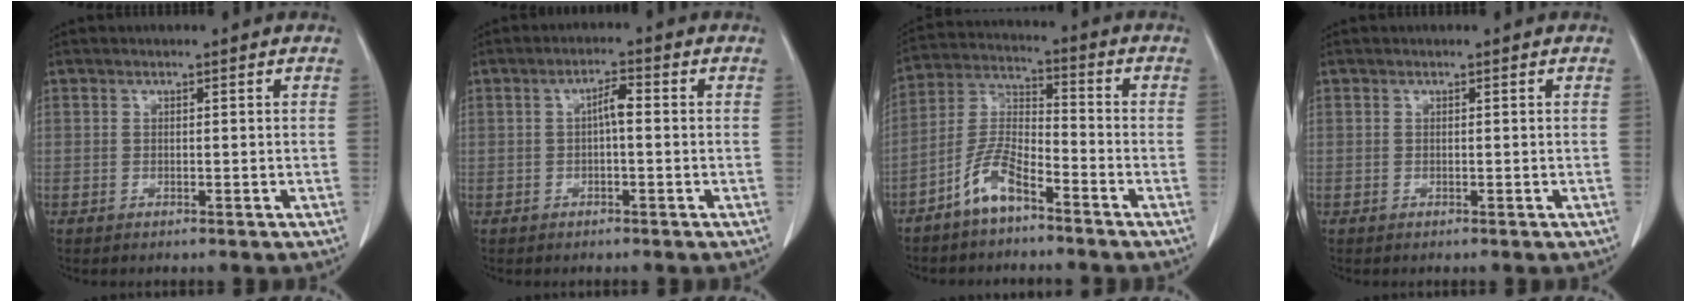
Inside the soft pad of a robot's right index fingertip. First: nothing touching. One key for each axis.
{"total": 2.7, "fx": 0.0, "fy": 0.6, "fz": 2.7, "tx": -0.045, "ty": 0.008, "tz": -0.001}
{"total": 7.7, "fx": -5.2, "fy": 2.2, "fz": 5.3, "tx": -0.122, "ty": 0.004, "tz": -0.109}
{"total": 0.0}